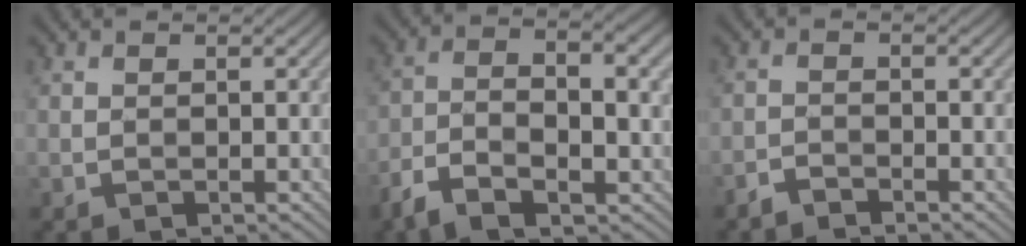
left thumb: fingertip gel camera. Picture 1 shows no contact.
{"total": 9.6, "force": [-3.9, 4.0, 7.7], "torque": [-0.151, -0.015, -0.072]}
{"total": 1.8, "force": [-1.7, 0.3, 0.5], "torque": [-0.010, -0.001, -0.040]}